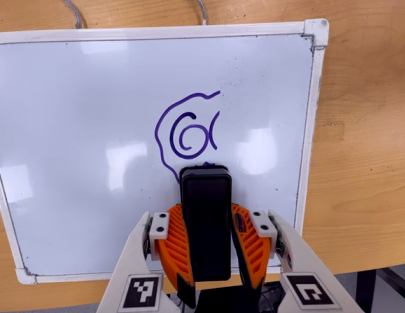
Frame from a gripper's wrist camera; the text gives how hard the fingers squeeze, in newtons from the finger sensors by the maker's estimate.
{"total": 8.9, "left": 6.7, "right": 11.2}